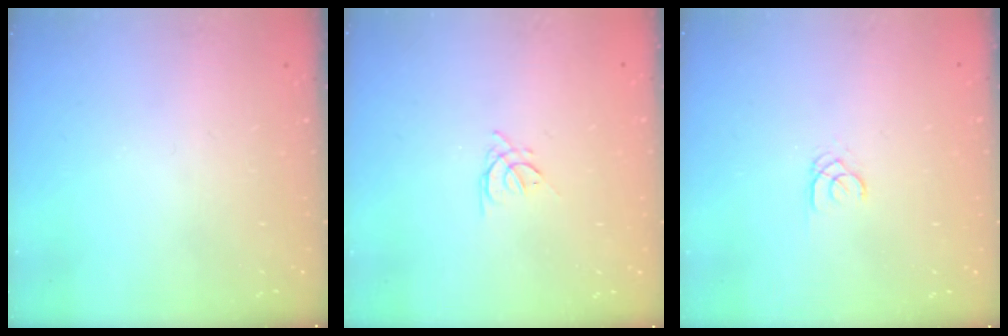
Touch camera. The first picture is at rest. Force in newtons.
{"total": 2.5, "press": 2.4, "slide": 0.5}
{"total": 1.8, "press": 1.7, "slide": 0.2}